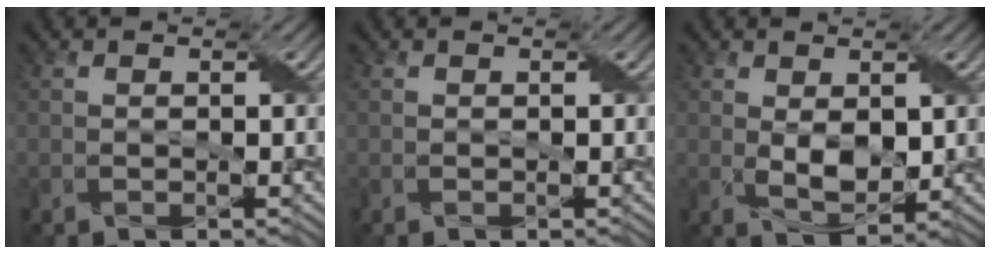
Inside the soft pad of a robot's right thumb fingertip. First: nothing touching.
{"total": 0.0}
{"total": 4.1, "force": [0.6, 2.4, 3.3], "torque": [-0.070, -0.007, 0.018]}